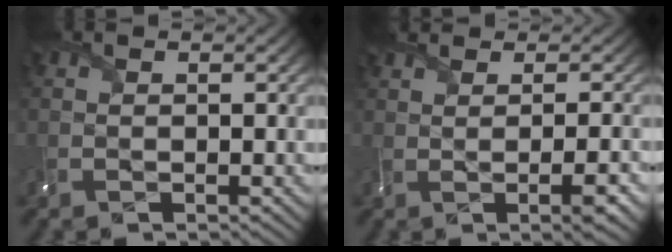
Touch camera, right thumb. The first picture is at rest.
{"total": 3.9, "force": [1.4, 1.0, 3.5], "torque": [-0.036, 0.017, 0.002]}